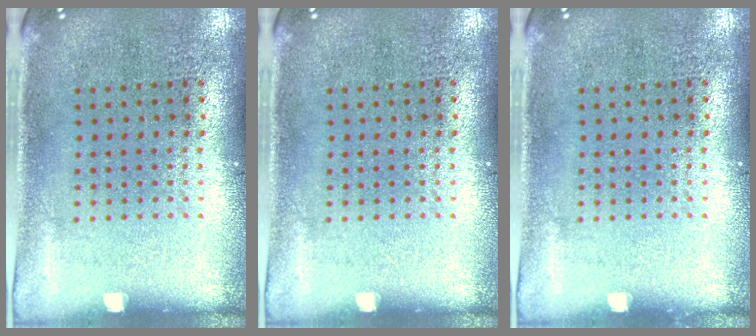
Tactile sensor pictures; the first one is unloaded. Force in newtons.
{"total": 0.0}
{"total": 0.0}